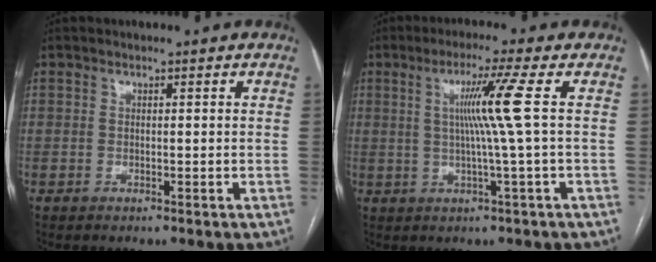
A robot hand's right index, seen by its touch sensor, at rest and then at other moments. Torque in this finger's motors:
{"motor_torque": [0.90, 0.21, 0.29, 0.10]}